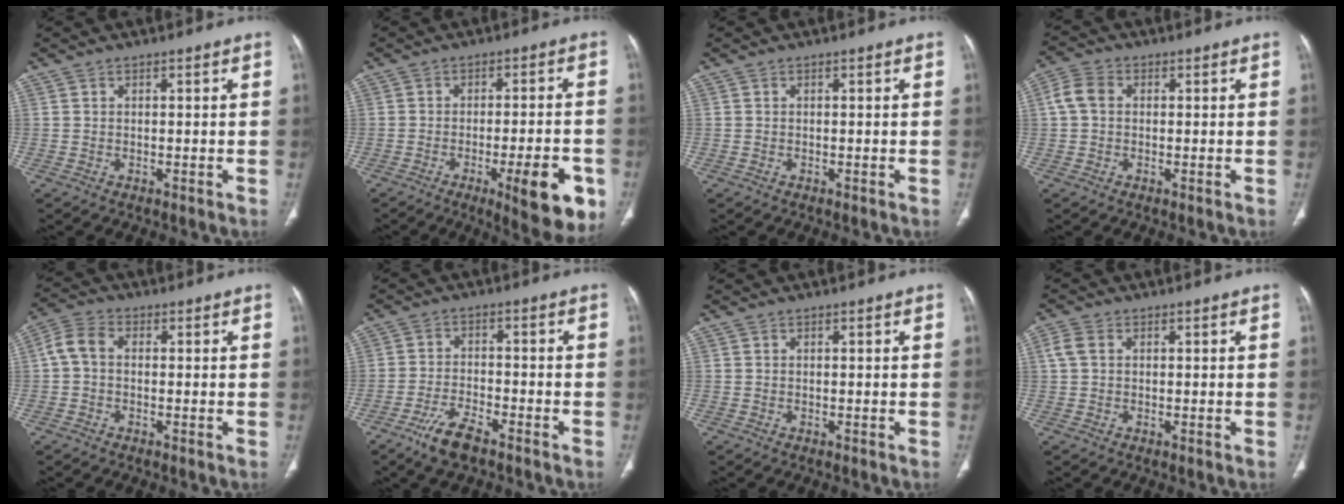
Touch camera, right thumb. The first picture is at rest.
{"total": 12.9, "force": [-5.3, 3.2, 11.3], "torque": [-0.137, 0.007, -0.065]}
{"total": 0.0}
{"total": 4.6, "force": [0.6, 3.5, 2.9], "torque": [-0.062, 0.014, 0.007]}
{"total": 4.9, "force": [0.0, 3.4, 3.5], "torque": [-0.069, 0.016, -0.008]}
{"total": 6.5, "force": [-4.6, 2.1, 4.1], "torque": [-0.087, 0.016, -0.084]}
{"total": 0.0}
{"total": 3.0, "force": [0.8, 2.1, 2.0], "torque": [-0.051, 0.009, 0.017]}